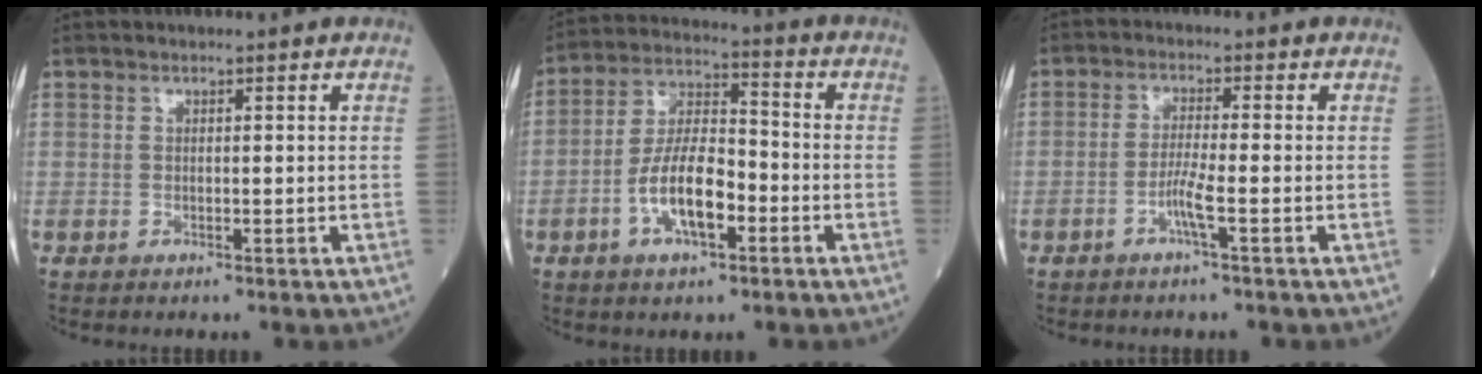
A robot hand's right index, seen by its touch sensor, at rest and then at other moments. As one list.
[{"total": 10.3, "force": [-3.6, 3.6, 8.9], "torque": [-0.181, 0.012, -0.067]}, {"total": 3.2, "force": [-1.5, -0.5, 2.8], "torque": [-0.057, -0.002, -0.035]}]